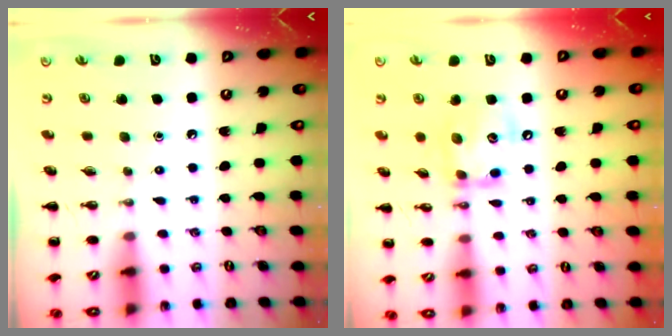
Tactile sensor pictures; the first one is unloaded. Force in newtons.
{"total": 12.3, "press": 12.3, "slide": 1.2}